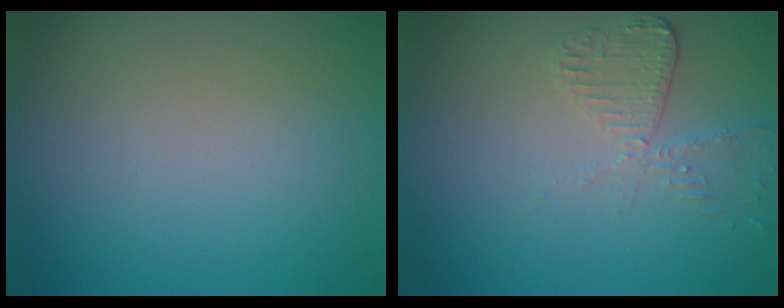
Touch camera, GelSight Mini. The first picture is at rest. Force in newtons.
{"total": 2.5, "press": 2.3, "slide": 1.0}